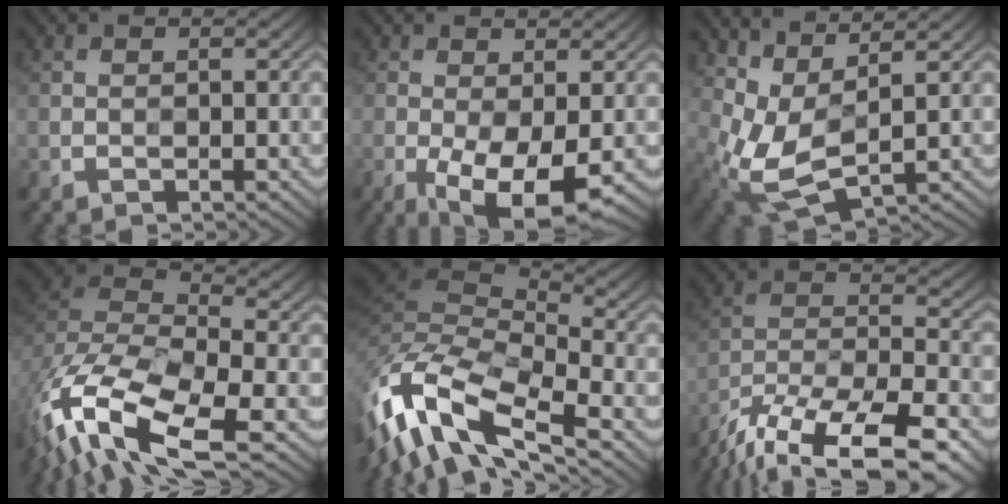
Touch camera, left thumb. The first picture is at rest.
{"total": 8.4, "force": [-2.8, 3.1, 7.3], "torque": [-0.140, -0.017, -0.036]}
{"total": 7.0, "force": [2.5, 2.9, 5.8], "torque": [-0.142, 0.000, 0.050]}
{"total": 16.2, "force": [-8.6, 7.4, 11.6], "torque": [-0.282, -0.031, -0.153]}
{"total": 15.2, "force": [-7.7, 6.0, 11.6], "torque": [-0.289, -0.010, -0.141]}
{"total": 18.8, "force": [-14.5, 6.4, 10.2], "torque": [-0.205, -0.038, -0.224]}